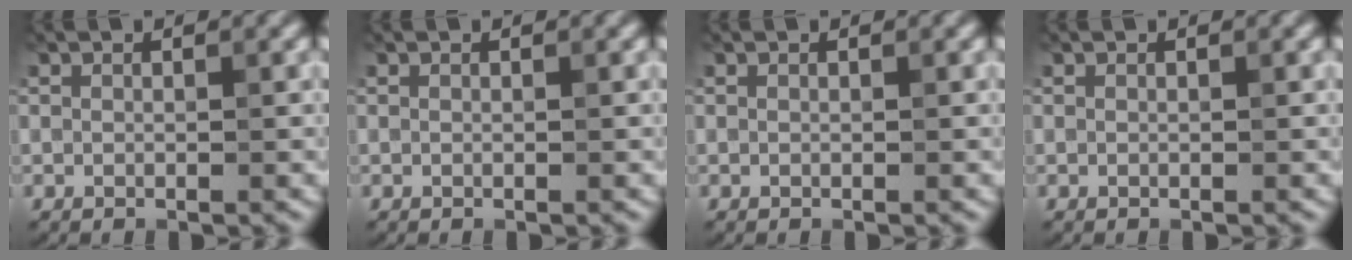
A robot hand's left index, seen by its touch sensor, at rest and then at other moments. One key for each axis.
{"total": 0.0}
{"total": 0.0}
{"total": 0.0}